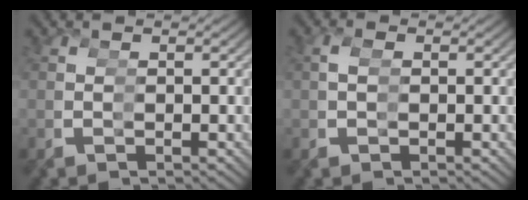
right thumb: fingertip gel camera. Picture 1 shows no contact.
{"total": 0.5, "force": [-0.3, -0.1, -0.4], "torque": [0.001, 0.000, -0.005]}